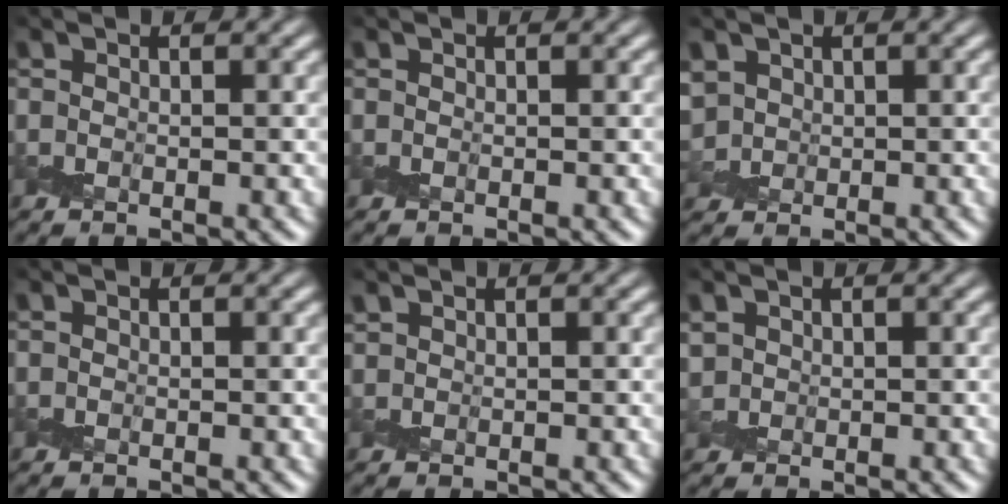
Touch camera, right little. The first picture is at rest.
{"total": 0.0}
{"total": 1.5, "force": [0.6, 1.4, 0.2], "torque": [-0.010, -0.001, 0.014]}
{"total": 0.0}
{"total": 0.6, "force": [0.6, 0.0, -0.2], "torque": [0.003, 0.002, 0.015]}
{"total": 0.8, "force": [0.6, 0.5, -0.2], "torque": [0.002, 0.000, 0.013]}